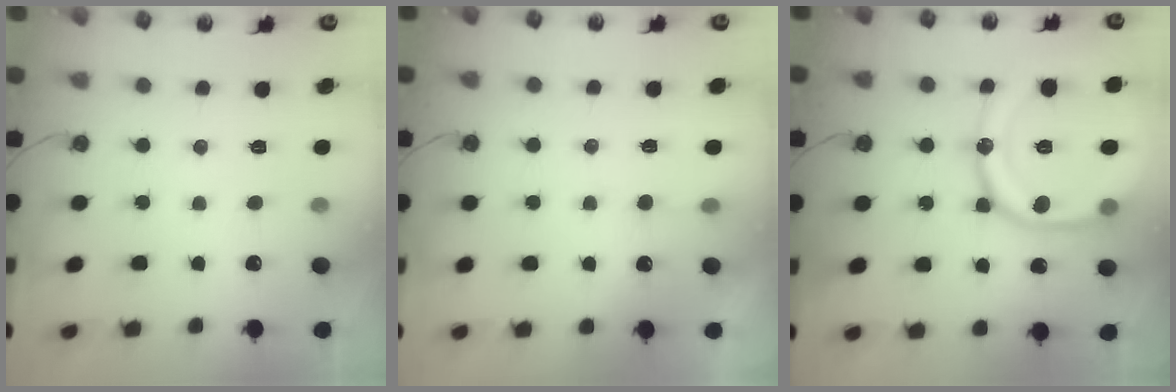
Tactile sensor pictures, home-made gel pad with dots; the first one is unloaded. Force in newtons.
{"total": 1.7, "press": 1.7, "slide": 0.2}
{"total": 21.9, "press": 21.7, "slide": 2.5}